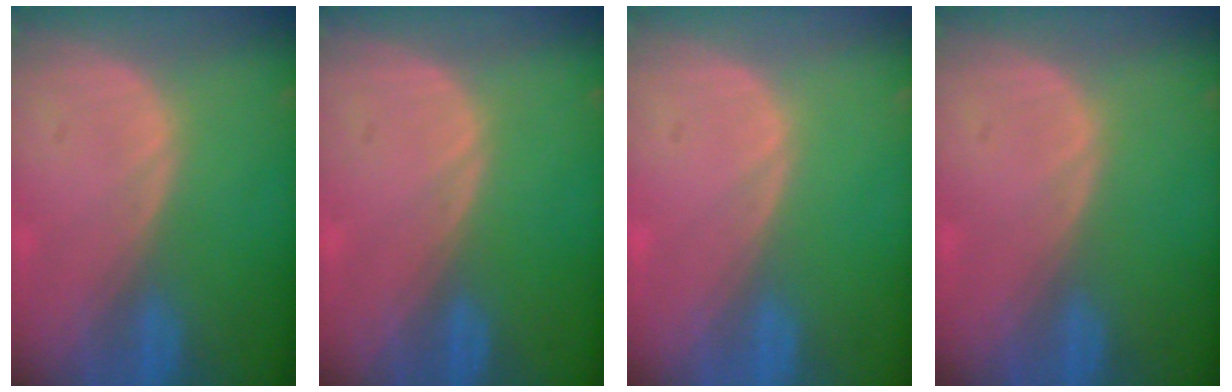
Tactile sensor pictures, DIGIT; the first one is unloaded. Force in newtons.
{"total": 0.0}
{"total": 0.0}
{"total": 0.0}